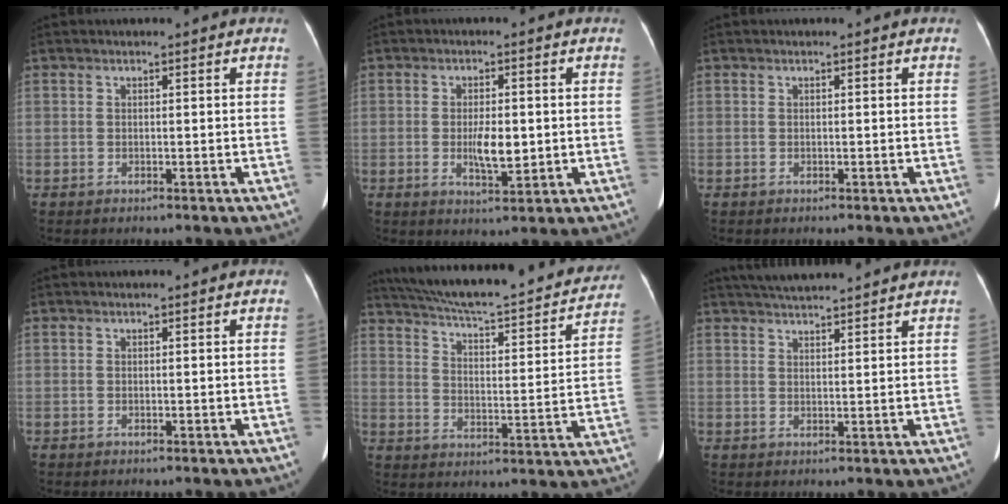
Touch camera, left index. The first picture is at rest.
{"total": 4.8, "force": [-0.5, 1.6, 4.5], "torque": [-0.083, -0.007, -0.005]}
{"total": 0.0}
{"total": 0.0}
{"total": 27.2, "force": [24.1, 4.1, 11.9], "torque": [-0.195, -0.020, 0.318]}
{"total": 8.6, "force": [7.9, 0.3, 3.3], "torque": [-0.059, 0.031, 0.117]}